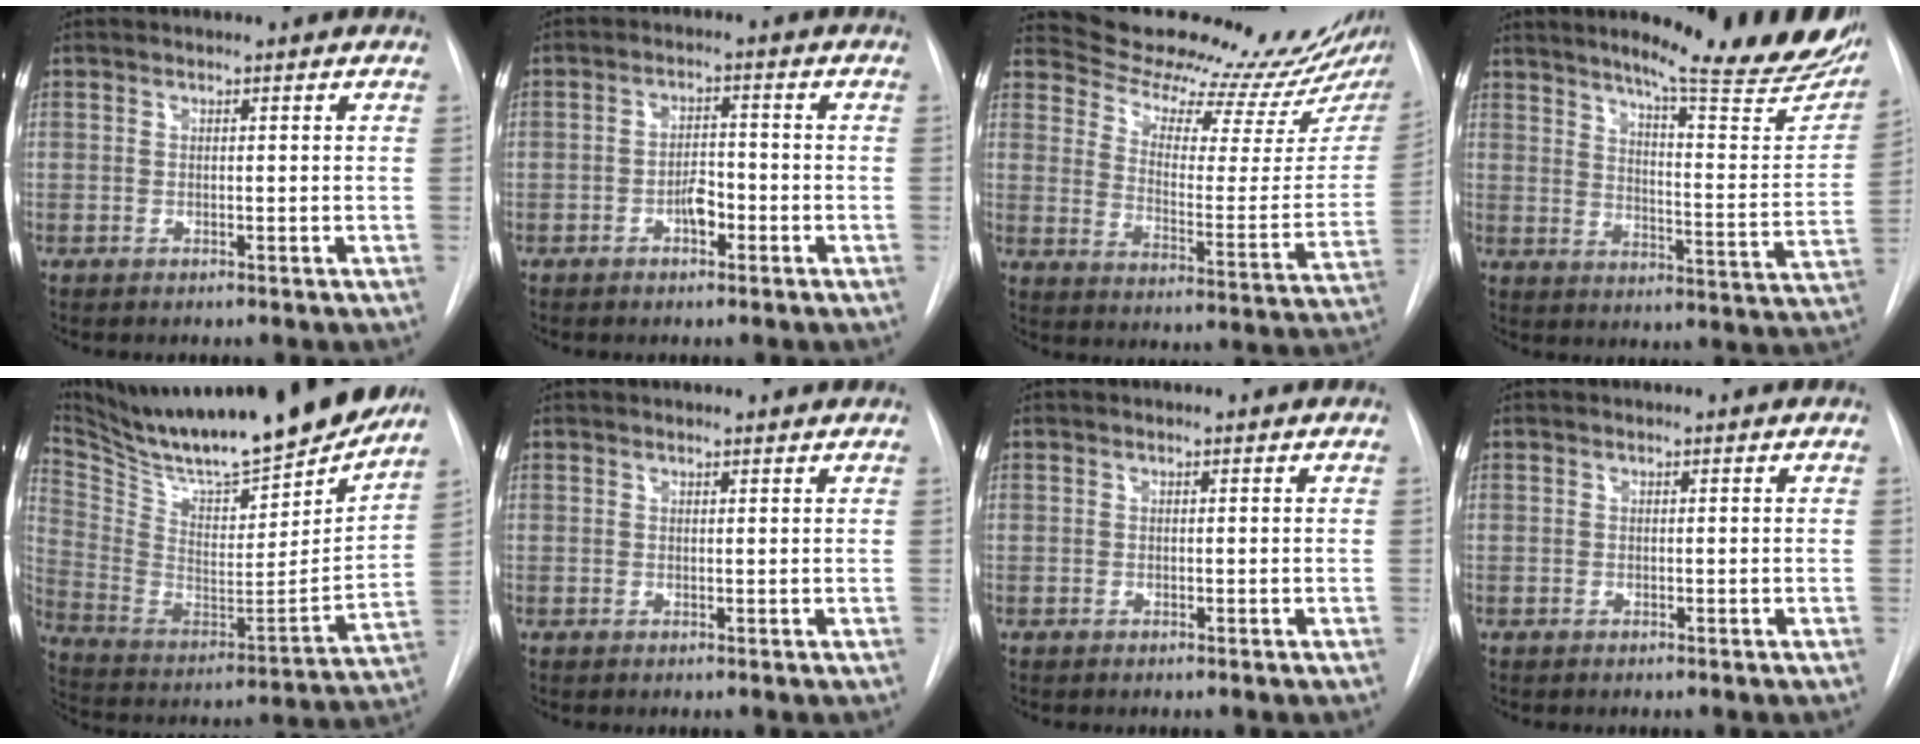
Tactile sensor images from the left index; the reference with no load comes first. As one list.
[{"total": 3.1, "force": [-1.6, 1.5, 2.3], "torque": [-0.036, 0.006, -0.027]}, {"total": 22.3, "force": [21.2, 1.2, 6.8], "torque": [-0.099, -0.099, 0.284]}, {"total": 24.3, "force": [19.8, 2.1, 13.8], "torque": [-0.188, -0.073, 0.245]}, {"total": 28.5, "force": [25.0, 3.3, 13.3], "torque": [-0.242, -0.064, 0.379]}, {"total": 2.3, "force": [2.2, 0.3, 0.4], "torque": [-0.011, 0.016, 0.026]}, {"total": 0.0}, {"total": 0.0}]